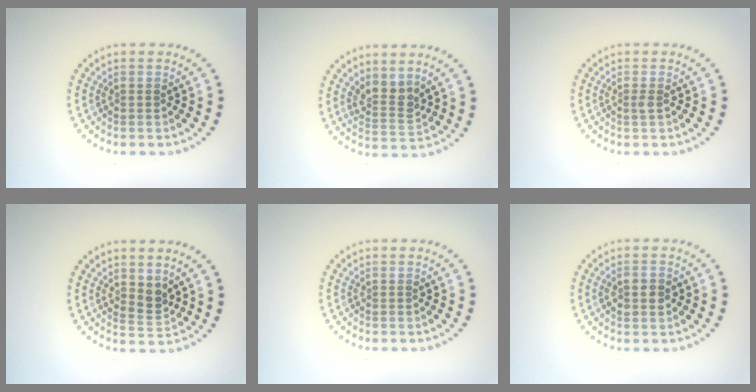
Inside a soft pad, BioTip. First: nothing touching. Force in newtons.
{"total": 2.7, "press": 2.0, "slide": 1.8}
{"total": 0.5, "press": 0.5, "slide": 0.3}
{"total": 1.8, "press": 1.6, "slide": 0.9}
{"total": 0.0}
{"total": 1.8, "press": 1.8, "slide": 0.2}